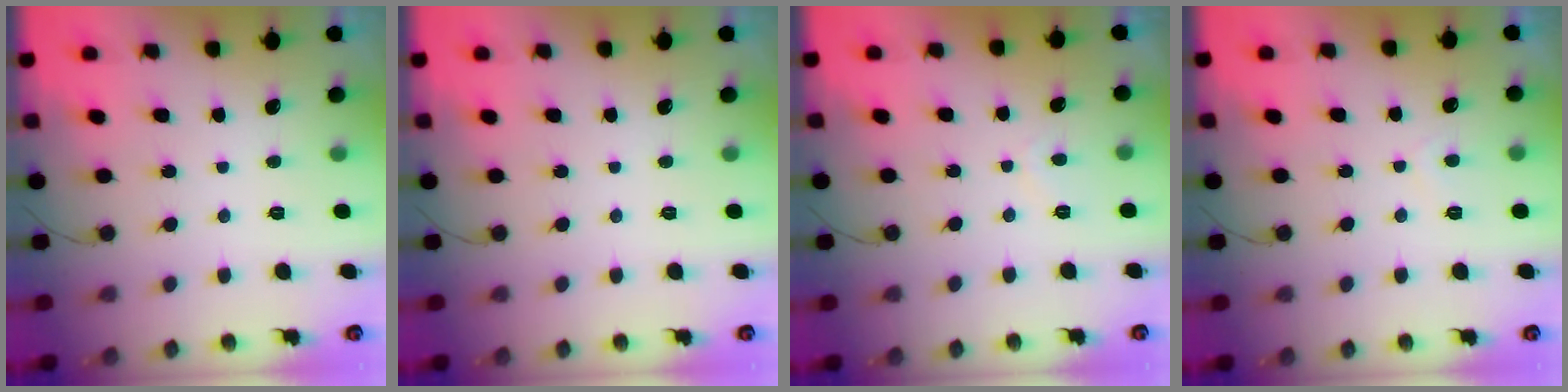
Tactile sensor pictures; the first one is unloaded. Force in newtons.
{"total": 0.0}
{"total": 1.4, "press": 1.3, "slide": 0.5}
{"total": 1.3, "press": 1.2, "slide": 0.4}